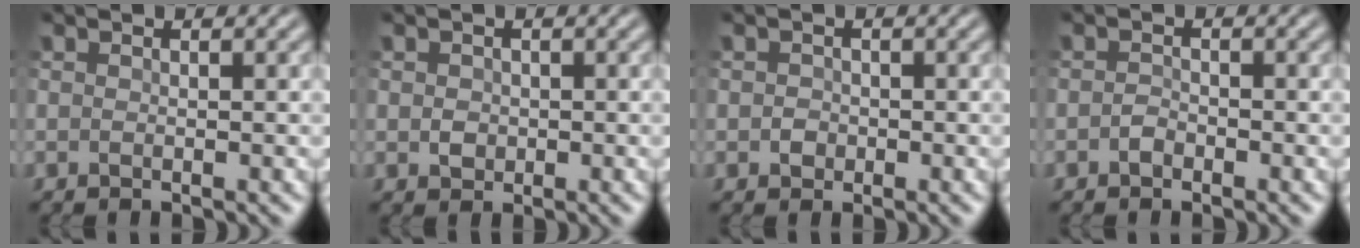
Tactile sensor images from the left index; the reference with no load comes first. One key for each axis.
{"total": 1.1, "fx": 0.2, "fy": 1.1, "fz": 0.3, "tx": -0.004, "ty": 0.003, "tz": 0.002}
{"total": 0.9, "fx": -0.1, "fy": 0.9, "fz": 0.1, "tx": 0.002, "ty": 0.003, "tz": -0.004}
{"total": 0.7, "fx": -0.4, "fy": 0.4, "fz": 0.2, "tx": -0.005, "ty": 0.007, "tz": -0.010}